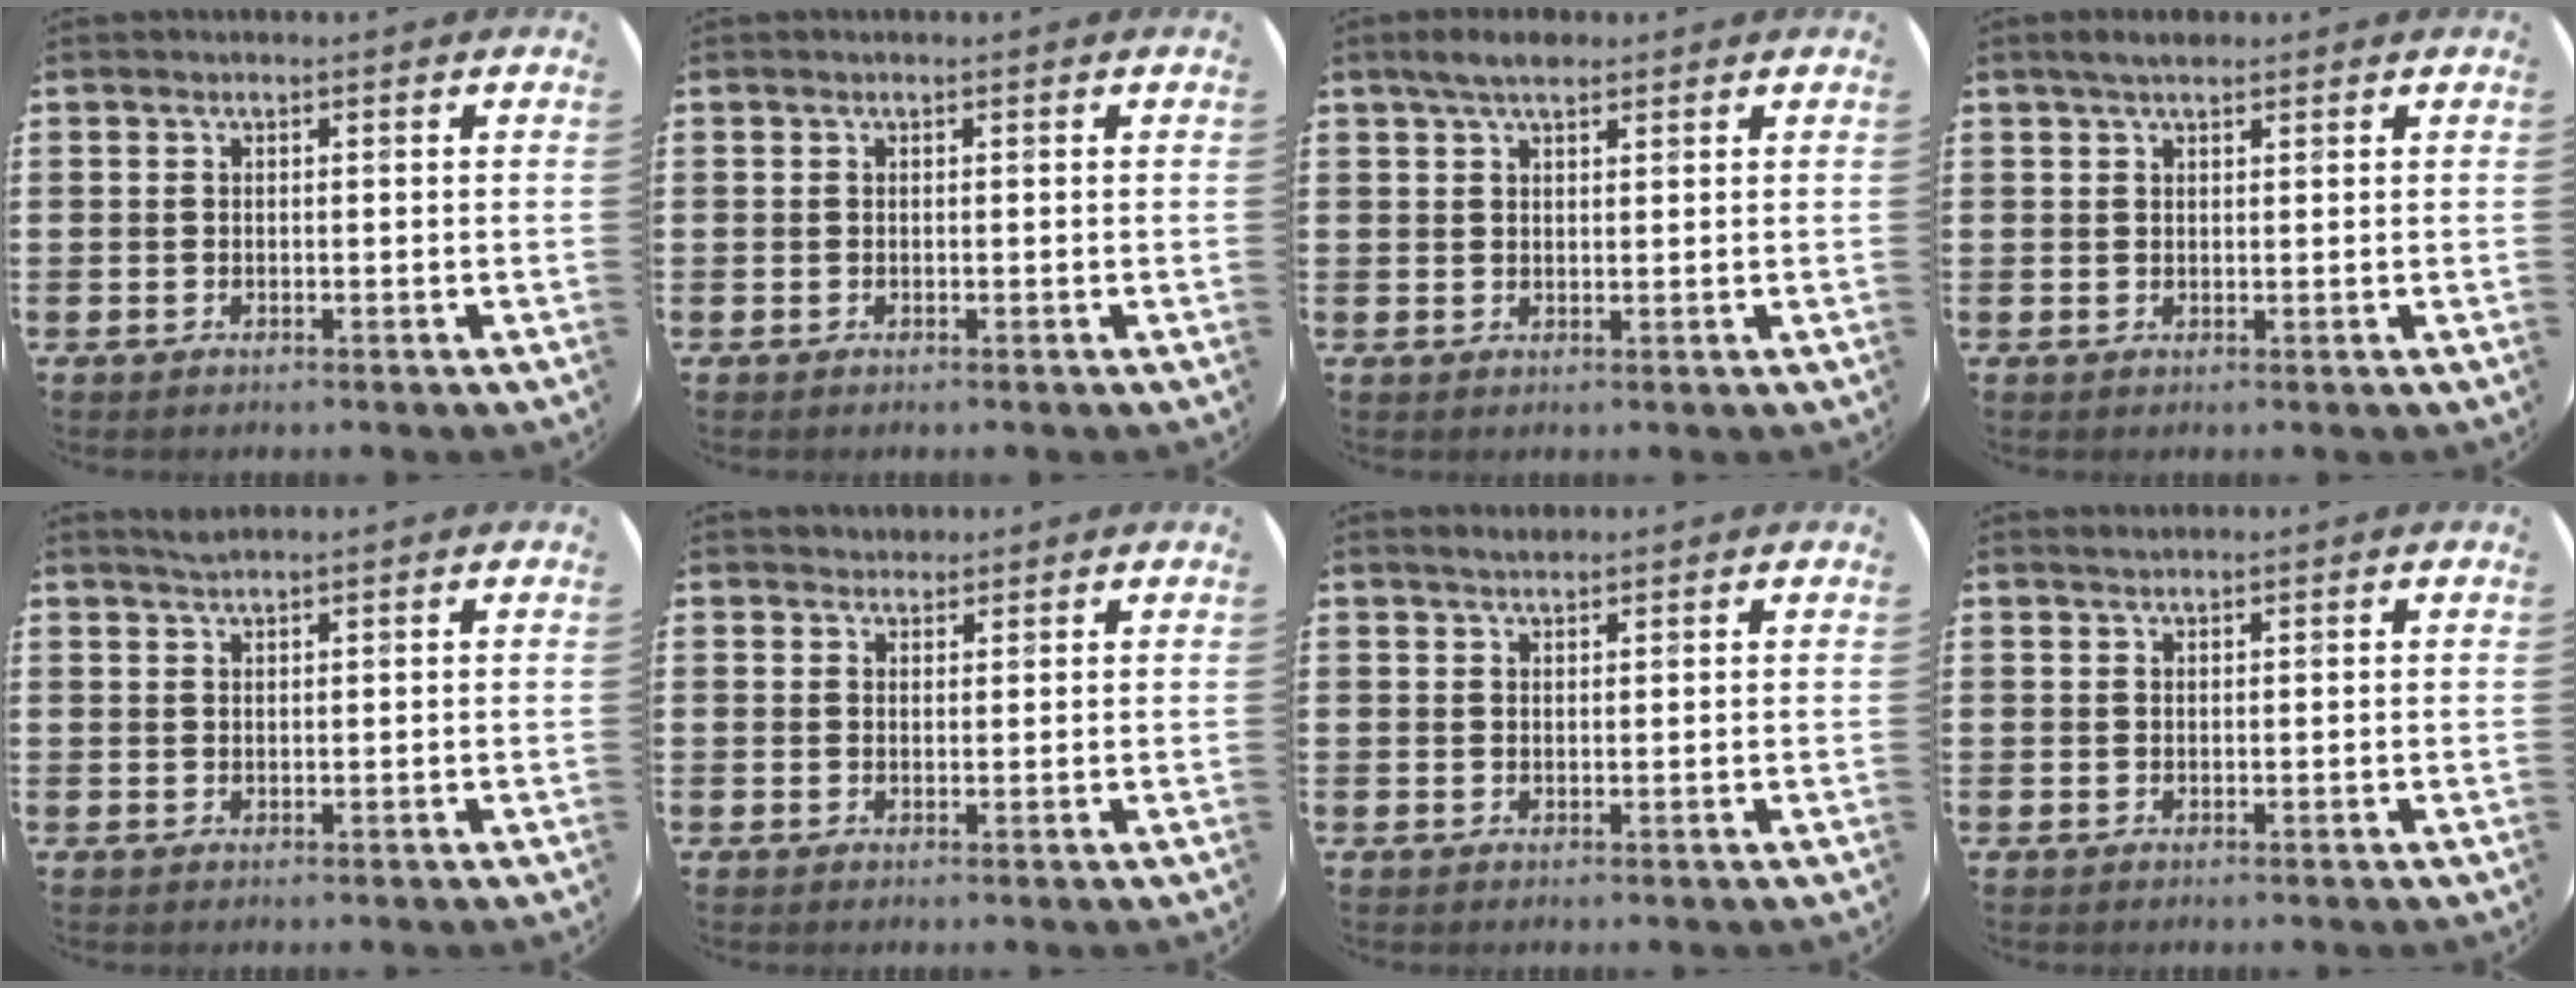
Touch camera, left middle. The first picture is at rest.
{"total": 0.0}
{"total": 3.4, "force": [2.7, 1.2, 1.8], "torque": [-0.031, 0.004, 0.046]}
{"total": 1.9, "force": [1.6, 0.5, 1.0], "torque": [-0.020, 0.006, 0.028]}
{"total": 1.3, "force": [1.2, -0.1, 0.3], "torque": [-0.006, 0.000, 0.024]}
{"total": 1.5, "force": [1.4, 0.5, -0.1], "torque": [0.001, 0.003, 0.028]}
{"total": 1.3, "force": [1.2, 0.2, 0.3], "torque": [-0.005, 0.003, 0.023]}
{"total": 0.6, "force": [0.5, 0.0, 0.0], "torque": [0.000, 0.001, 0.011]}